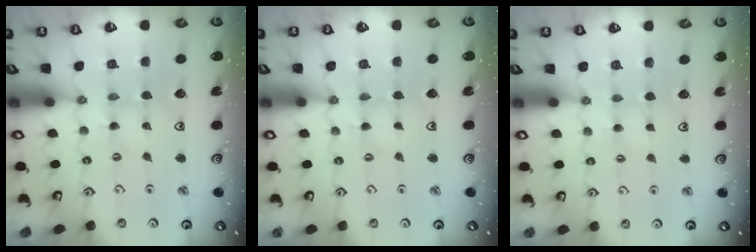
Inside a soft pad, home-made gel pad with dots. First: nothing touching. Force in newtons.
{"total": 0.0}
{"total": 2.1, "press": 2.0, "slide": 0.4}